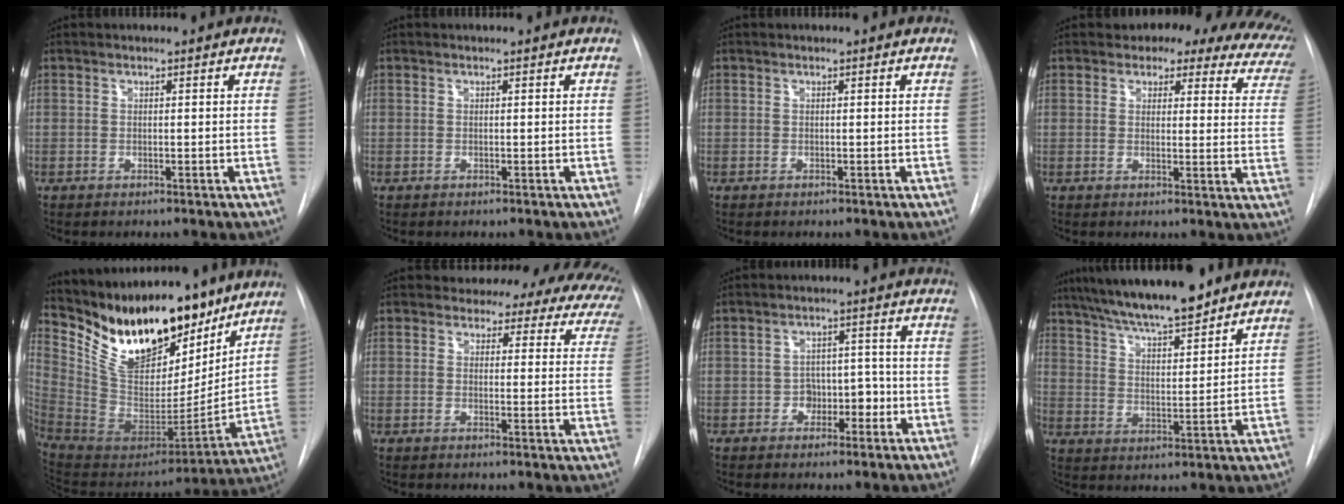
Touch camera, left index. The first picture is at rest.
{"total": 0.0}
{"total": 0.0}
{"total": 18.3, "force": [15.1, 7.1, 7.5], "torque": [-0.086, -0.016, 0.149]}
{"total": 23.8, "force": [18.0, 9.1, 12.5], "torque": [-0.223, -0.017, 0.317]}
{"total": 17.3, "force": [15.3, 6.4, 4.8], "torque": [-0.051, -0.036, 0.152]}
{"total": 4.6, "force": [-1.6, 3.3, 2.7], "torque": [-0.028, 0.021, -0.022]}
{"total": 14.6, "force": [12.3, 1.8, 7.7], "torque": [-0.131, 0.016, 0.206]}